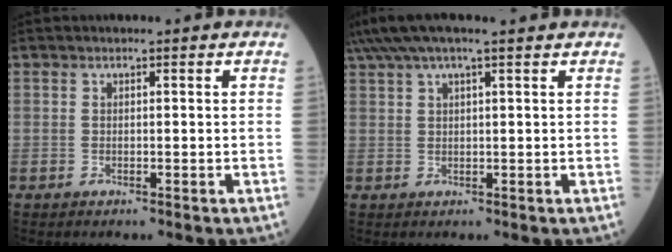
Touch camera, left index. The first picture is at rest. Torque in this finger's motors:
{"motor_torque": [0.64, -1.49, 0.64, 0.15]}